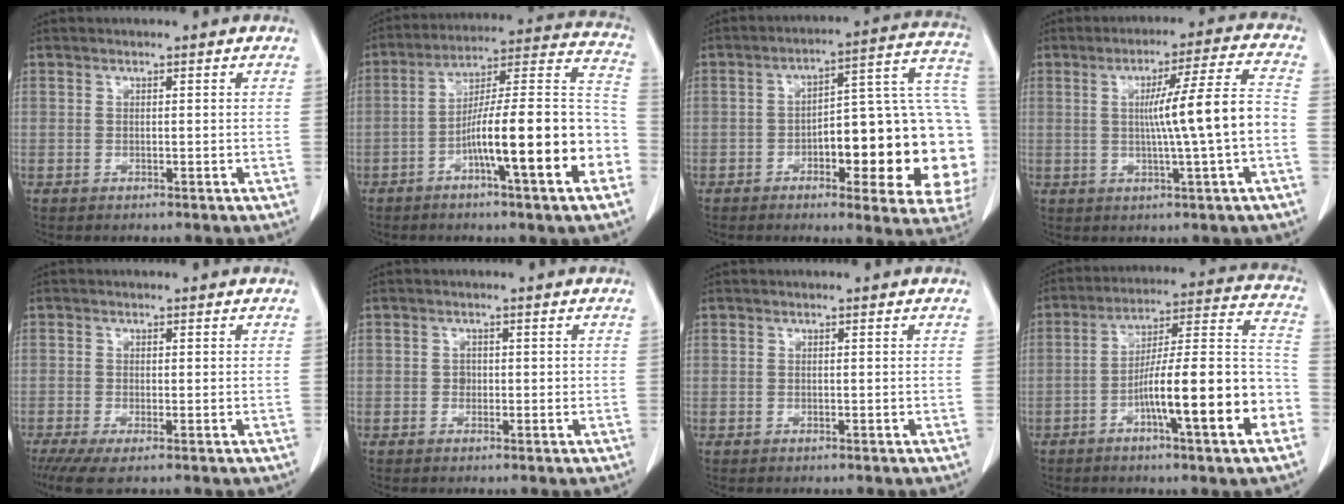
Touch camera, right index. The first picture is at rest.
{"total": 19.9, "force": [-6.7, 1.6, 18.7], "torque": [-0.225, 0.024, -0.102]}
{"total": 24.1, "force": [-4.2, 6.3, 22.8], "torque": [-0.215, 0.036, -0.044]}
{"total": 10.8, "force": [-0.7, -1.0, 10.8], "torque": [-0.165, 0.008, -0.010]}
{"total": 3.3, "force": [-1.6, 0.9, 2.7], "torque": [-0.049, -0.010, -0.028]}
{"total": 1.3, "force": [-0.1, 1.1, 0.6], "torque": [-0.008, 0.003, -0.001]}
{"total": 0.0}
{"total": 18.3, "force": [-6.5, 1.6, 17.1], "torque": [-0.224, 0.022, -0.097]}